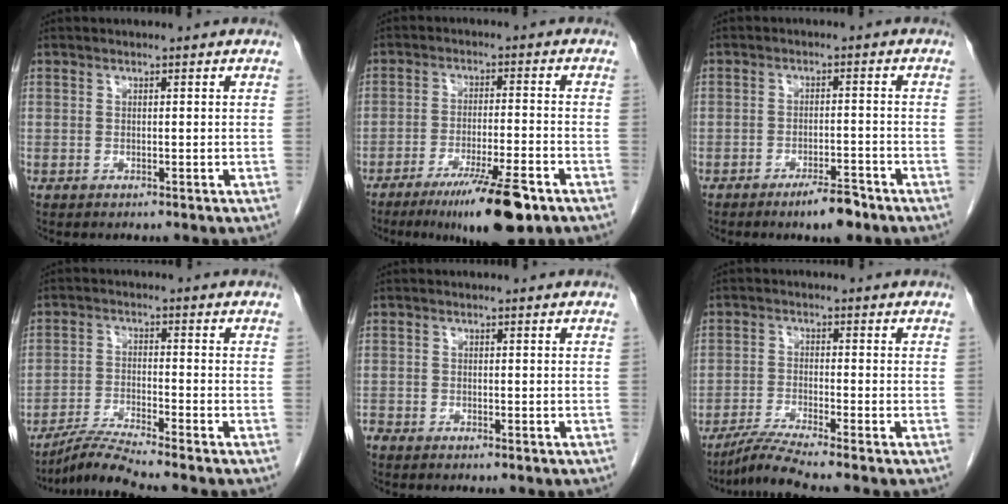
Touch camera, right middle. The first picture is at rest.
{"total": 11.3, "force": [-7.2, 1.0, 8.7], "torque": [-0.139, -0.025, -0.113]}
{"total": 4.6, "force": [-3.5, 0.9, 2.9], "torque": [-0.047, -0.001, -0.055]}
{"total": 5.9, "force": [-5.2, -1.8, 1.9], "torque": [-0.042, -0.024, -0.101]}
{"total": 0.8, "force": [-0.8, 0.2, 0.1], "torque": [-0.007, -0.001, -0.016]}
{"total": 5.2, "force": [-4.4, -1.6, 2.3], "torque": [-0.049, -0.025, -0.088]}